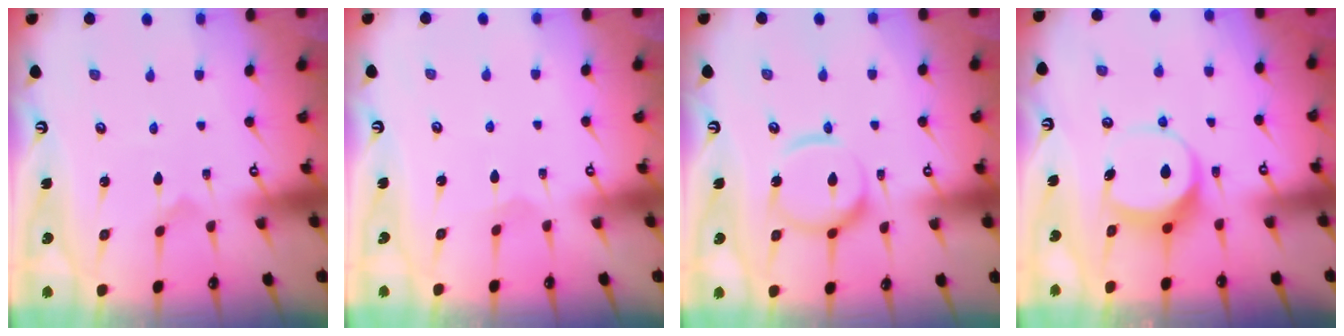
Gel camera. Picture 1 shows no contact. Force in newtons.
{"total": 2.6, "press": 2.6, "slide": 0.2}
{"total": 12.1, "press": 12.0, "slide": 1.1}
{"total": 6.7, "press": 6.7, "slide": 0.7}